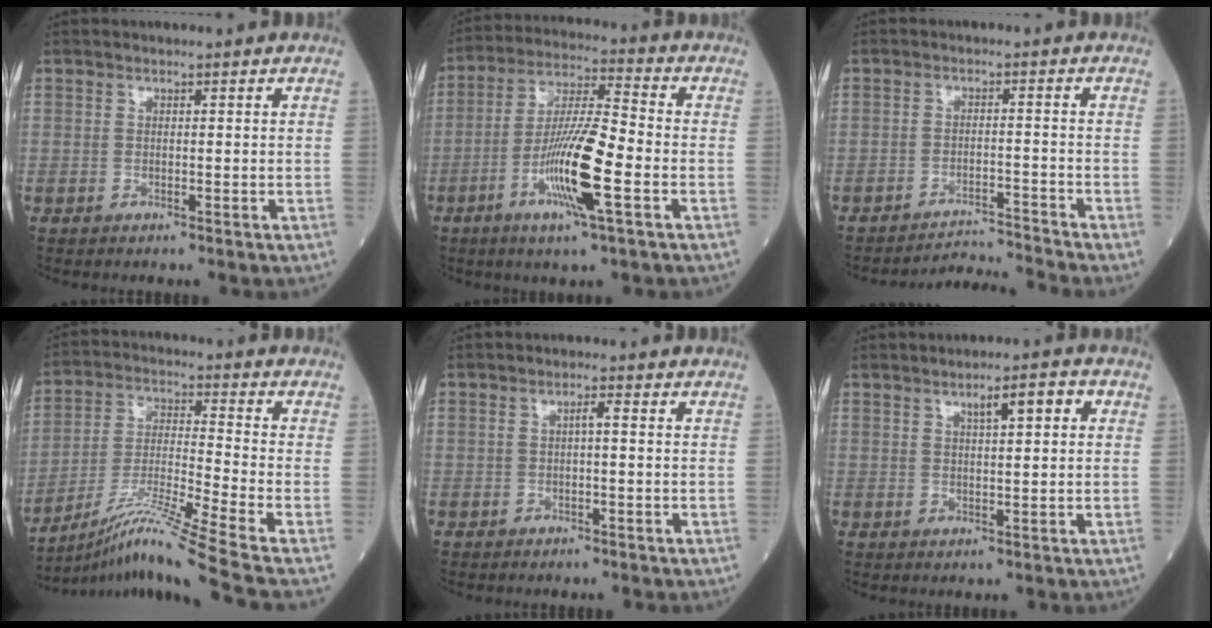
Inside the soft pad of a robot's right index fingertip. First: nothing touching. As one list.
[{"total": 12.6, "force": [-4.2, 0.8, 11.9], "torque": [-0.227, -0.006, -0.082]}, {"total": 5.8, "force": [-4.9, -2.8, -1.1], "torque": [0.016, -0.006, -0.083]}, {"total": 14.3, "force": [-10.7, -3.2, 9.0], "torque": [-0.168, -0.016, -0.188]}, {"total": 1.5, "force": [0.0, 0.2, 1.5], "torque": [-0.024, 0.005, -0.001]}, {"total": 4.5, "force": [1.7, 0.9, 4.0], "torque": [-0.065, 0.010, 0.029]}]